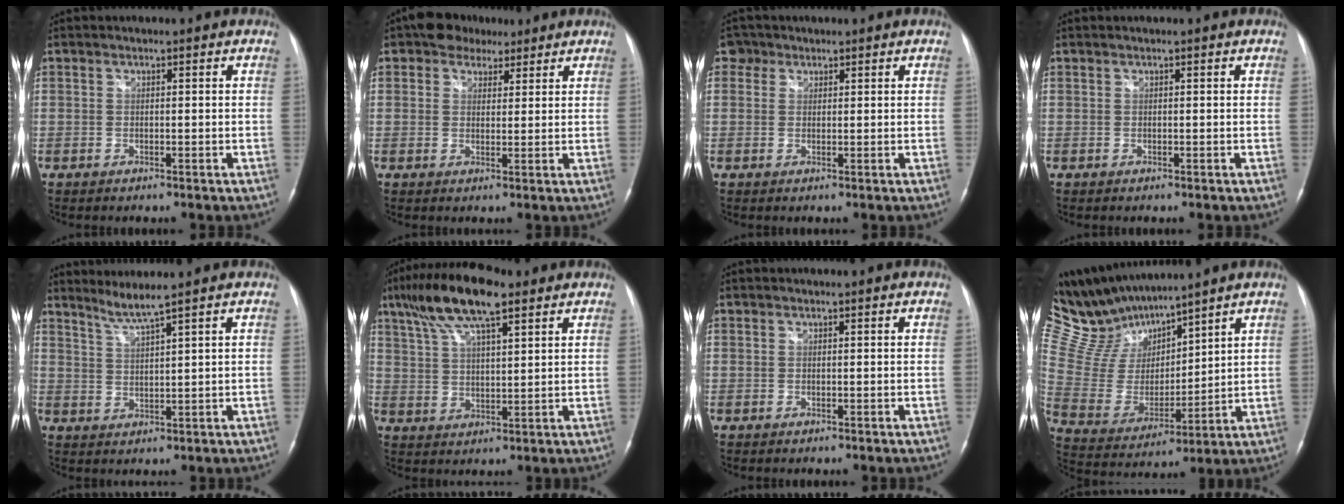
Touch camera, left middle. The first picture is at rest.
{"total": 5.3, "force": [3.7, 3.4, 1.6], "torque": [-0.029, 0.017, 0.063]}
{"total": 2.5, "force": [1.4, 2.1, 0.2], "torque": [0.002, 0.007, 0.020]}
{"total": 0.0}
{"total": 3.6, "force": [3.0, -1.3, 1.5], "torque": [-0.036, -0.011, 0.066]}
{"total": 12.9, "force": [8.2, 3.1, 9.5], "torque": [-0.184, 0.025, 0.150]}
{"total": 0.0}
{"total": 13.6, "force": [12.8, 3.0, 3.7], "torque": [-0.094, 0.011, 0.264]}